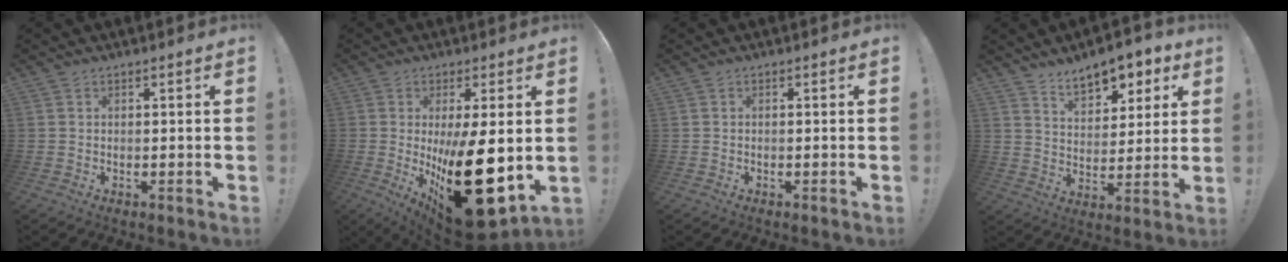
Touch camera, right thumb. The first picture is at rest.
{"total": 24.7, "force": [-2.7, 9.3, 22.8], "torque": [-0.341, -0.023, -0.023]}
{"total": 0.0}
{"total": 10.9, "force": [7.8, 5.4, 5.3], "torque": [-0.072, -0.051, 0.142]}